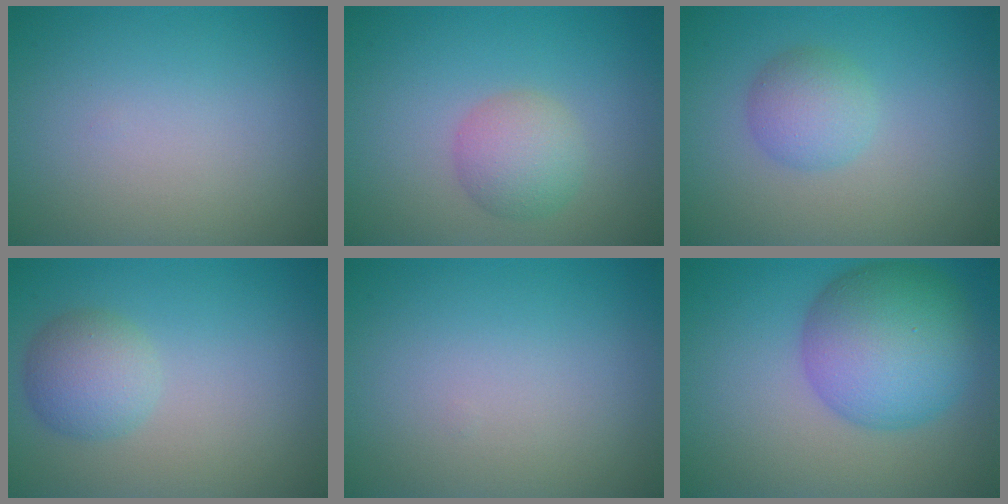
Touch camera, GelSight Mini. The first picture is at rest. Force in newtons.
{"total": 3.1, "press": 3.1, "slide": 0.0}
{"total": 2.7, "press": 2.7, "slide": 0.1}
{"total": 3.1, "press": 3.1, "slide": 0.1}
{"total": 0.0}
{"total": 8.8, "press": 8.8, "slide": 0.2}